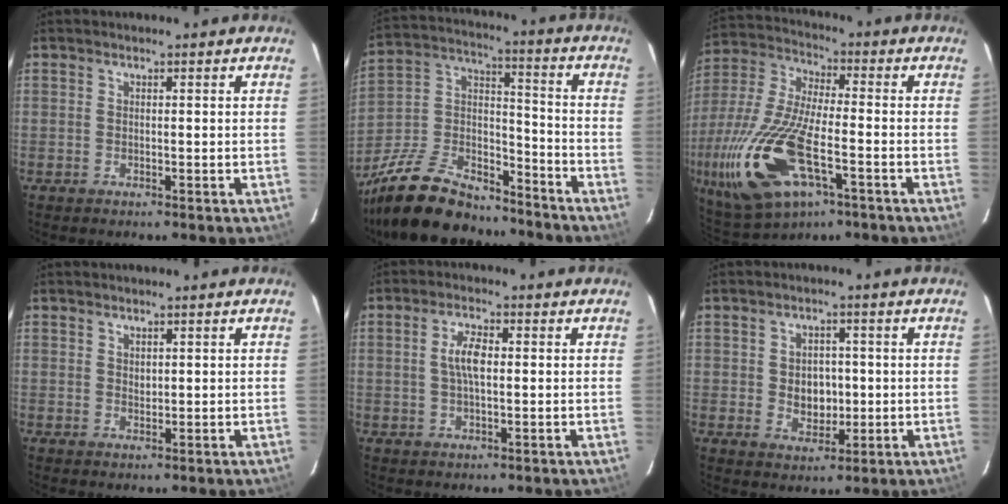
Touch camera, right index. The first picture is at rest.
{"total": 21.9, "force": [-16.8, 9.5, 10.4], "torque": [-0.230, 0.023, -0.275]}
{"total": 23.1, "force": [-9.0, 9.4, 19.1], "torque": [-0.429, -0.044, -0.161]}
{"total": 1.1, "force": [0.8, 0.7, 0.2], "torque": [0.000, 0.001, 0.015]}
{"total": 4.3, "force": [0.4, 1.6, 3.9], "torque": [-0.079, 0.006, 0.010]}
{"total": 5.4, "force": [-0.1, 4.4, 3.2], "torque": [-0.055, 0.002, 0.009]}